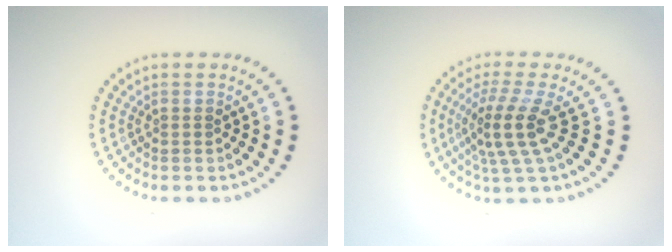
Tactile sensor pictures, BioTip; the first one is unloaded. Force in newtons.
{"total": 3.9, "press": 2.9, "slide": 2.6}